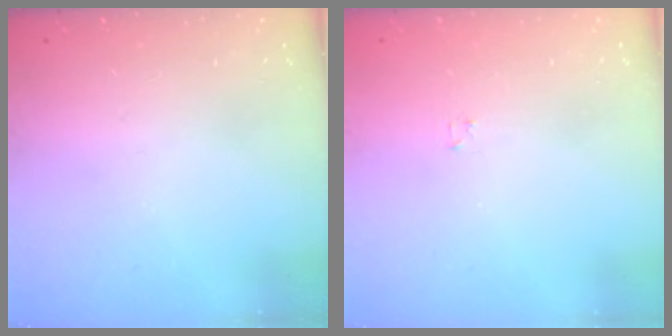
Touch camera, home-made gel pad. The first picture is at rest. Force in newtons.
{"total": 1.2, "press": 1.2, "slide": 0.2}